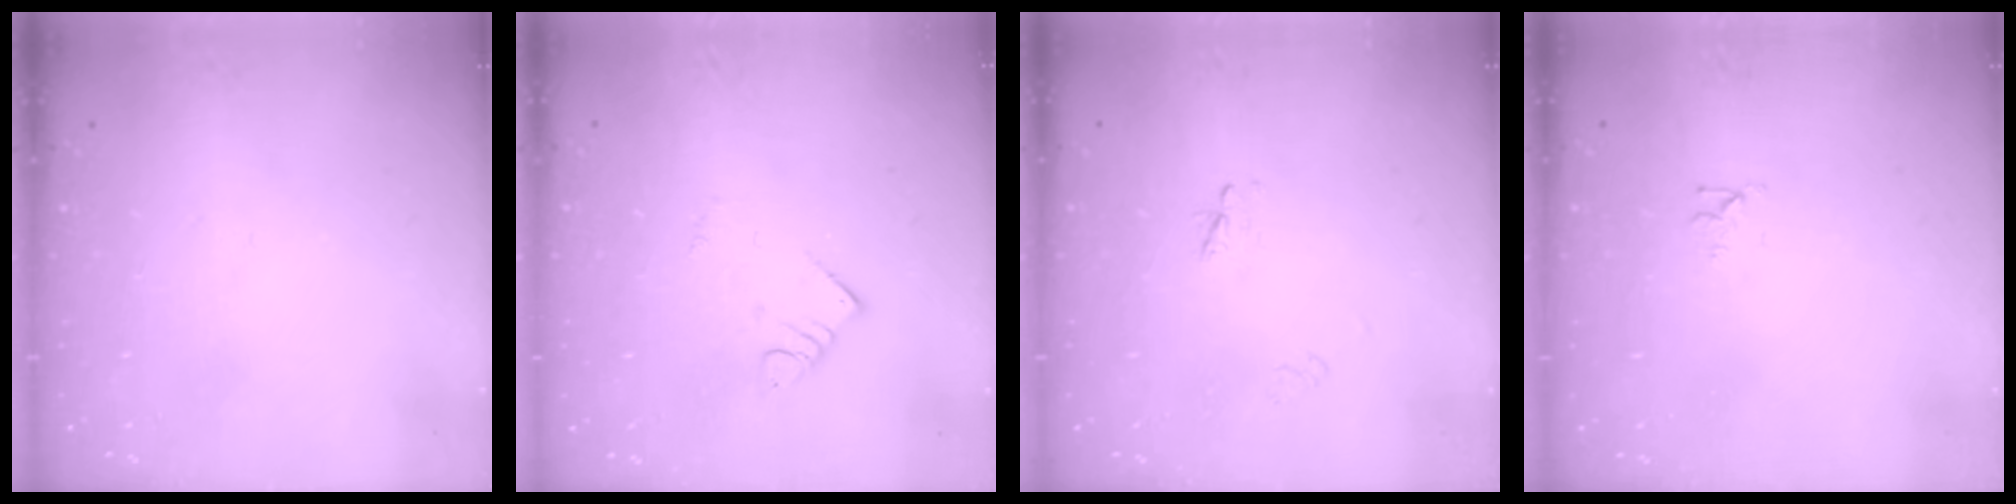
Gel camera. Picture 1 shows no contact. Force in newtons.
{"total": 2.6, "press": 2.6, "slide": 0.1}
{"total": 2.3, "press": 2.2, "slide": 0.2}
{"total": 3.3, "press": 3.3, "slide": 0.2}